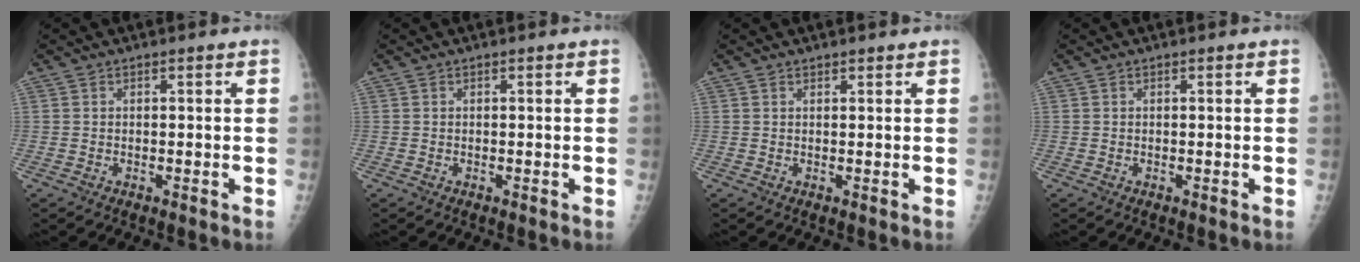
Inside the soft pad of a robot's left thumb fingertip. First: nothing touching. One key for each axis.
{"total": 0.0}
{"total": 0.7, "fx": 0.6, "fy": 0.2, "fz": 0.1, "tx": 0.001, "ty": -0.002, "tz": 0.011}
{"total": 0.0}